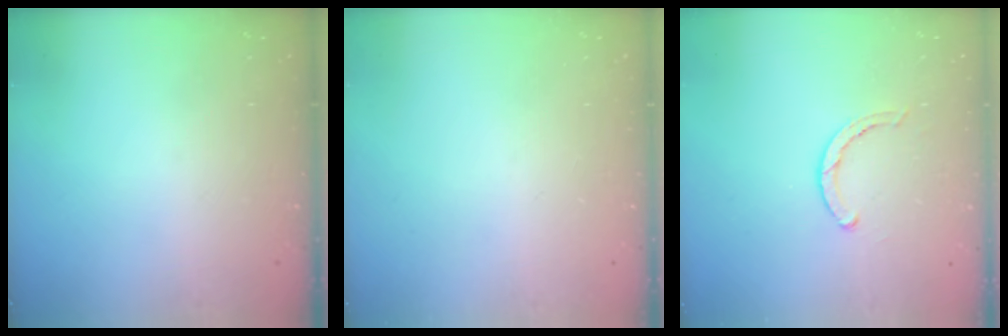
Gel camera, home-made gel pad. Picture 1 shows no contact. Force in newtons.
{"total": 0.0}
{"total": 2.8, "press": 2.8, "slide": 0.2}